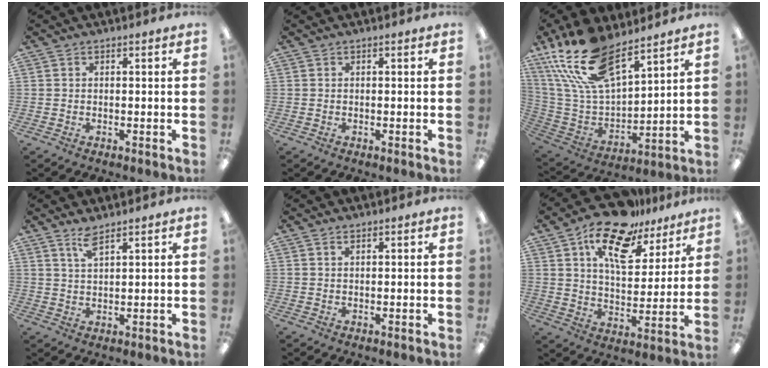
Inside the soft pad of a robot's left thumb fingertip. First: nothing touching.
{"total": 0.0}
{"total": 21.0, "force": [14.9, 8.7, 12.0], "torque": [-0.275, -0.084, 0.272]}
{"total": 4.2, "force": [3.3, 0.8, 2.5], "torque": [-0.058, -0.005, 0.059]}
{"total": 1.0, "force": [0.7, 0.4, 0.6], "torque": [-0.013, 0.000, 0.013]}
{"total": 17.3, "force": [11.4, 8.1, 10.2], "torque": [-0.168, -0.056, 0.196]}